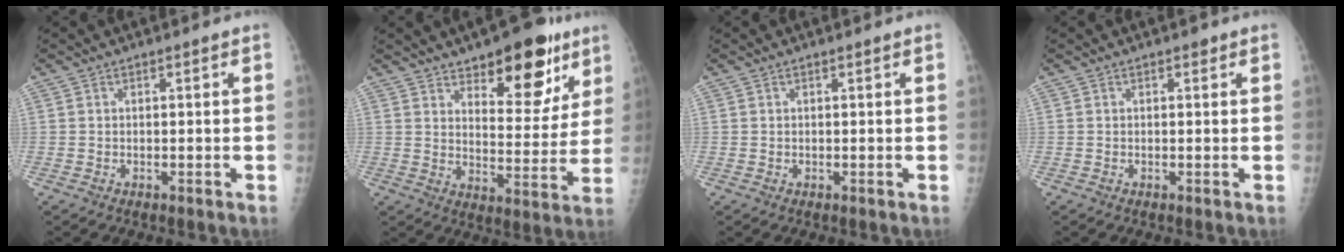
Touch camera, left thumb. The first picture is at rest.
{"total": 15.8, "force": [9.8, 7.0, 10.3], "torque": [-0.085, -0.056, 0.142]}
{"total": 0.0}
{"total": 0.6, "force": [0.4, 0.4, 0.3], "torque": [0.000, -0.001, 0.002]}